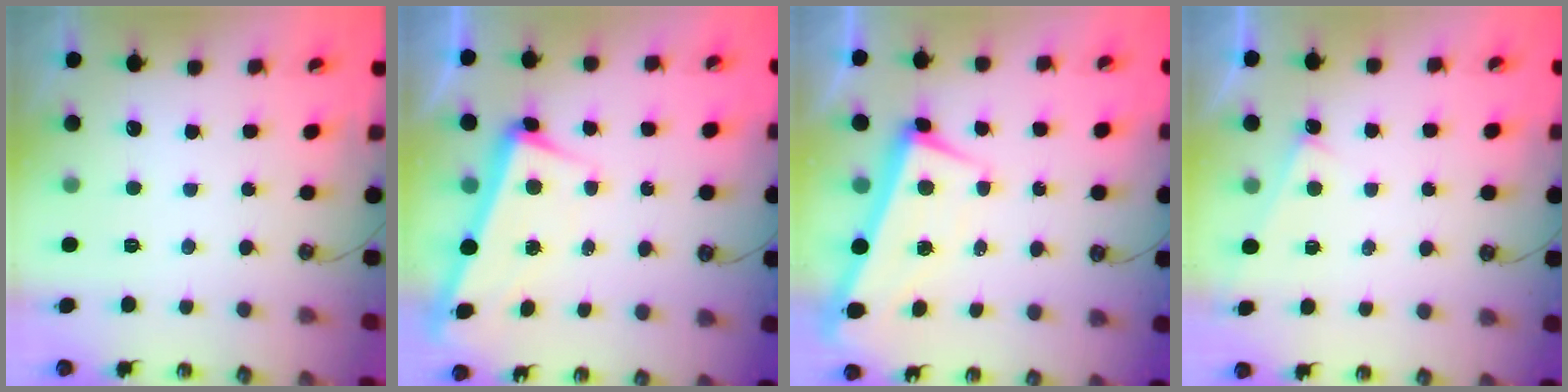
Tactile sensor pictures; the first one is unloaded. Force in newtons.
{"total": 1.9, "press": 1.6, "slide": 1.1}
{"total": 2.7, "press": 2.0, "slide": 1.8}
{"total": 7.3, "press": 7.3, "slide": 0.3}